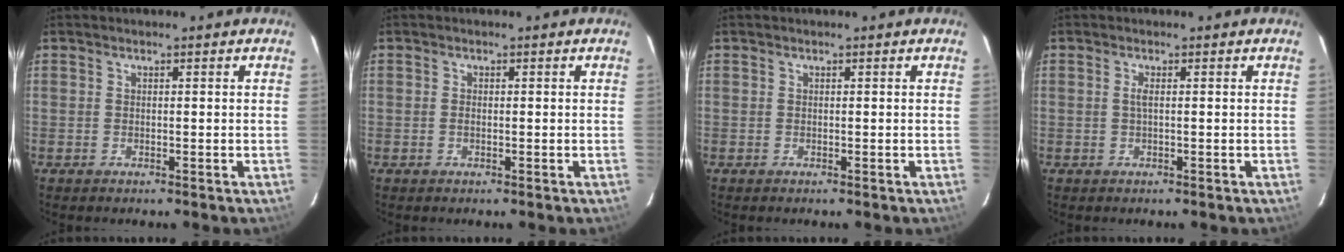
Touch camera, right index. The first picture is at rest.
{"total": 0.6, "force": [-0.1, 0.4, 0.5], "torque": [-0.010, 0.000, -0.003]}
{"total": 0.0}
{"total": 1.0, "force": [0.0, -0.1, 1.0], "torque": [-0.019, 0.000, -0.001]}